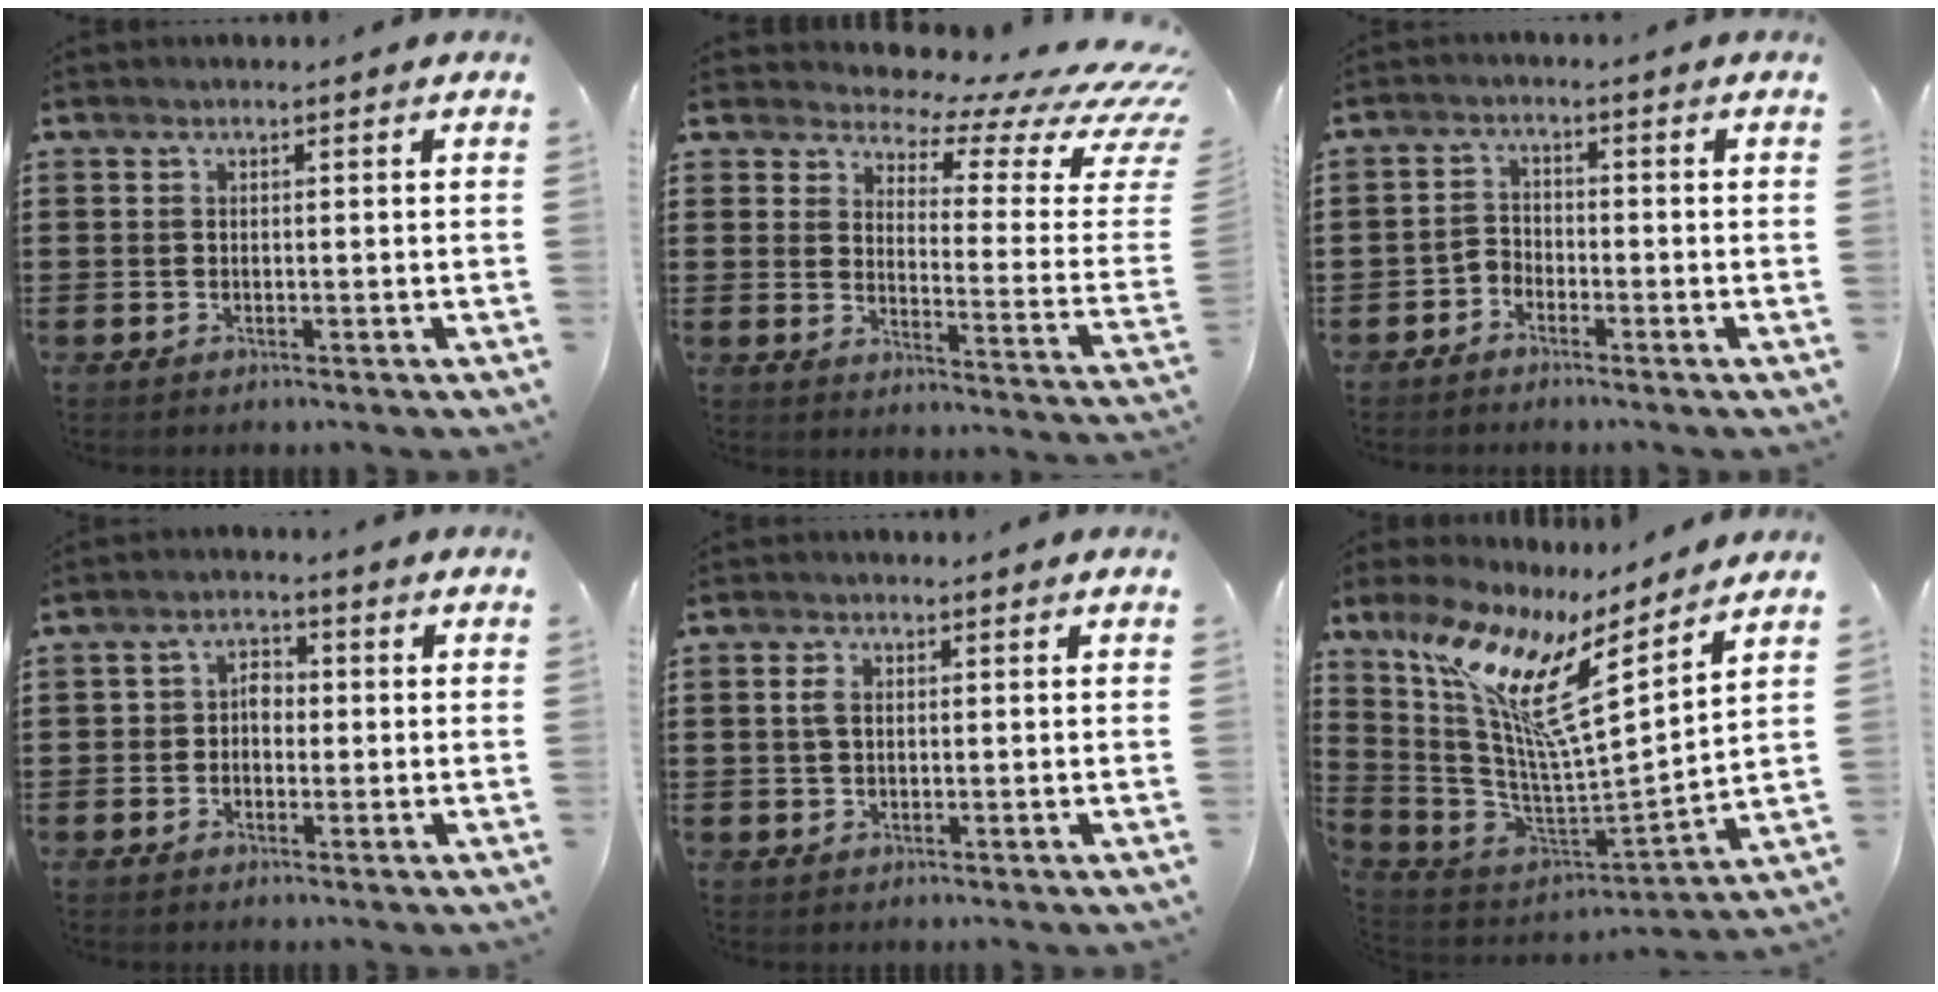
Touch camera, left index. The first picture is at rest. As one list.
[{"total": 5.5, "force": [4.7, 1.2, 2.6], "torque": [-0.050, -0.056, 0.074]}, {"total": 2.3, "force": [-2.2, 0.7, 0.1], "torque": [-0.011, 0.004, -0.049]}, {"total": 3.0, "force": [-0.4, 2.2, 2.0], "torque": [-0.043, 0.012, -0.012]}, {"total": 2.4, "force": [0.3, 1.4, 1.9], "torque": [-0.040, 0.008, 0.005]}, {"total": 12.3, "force": [6.6, 1.5, 10.2], "torque": [-0.233, -0.051, 0.099]}]